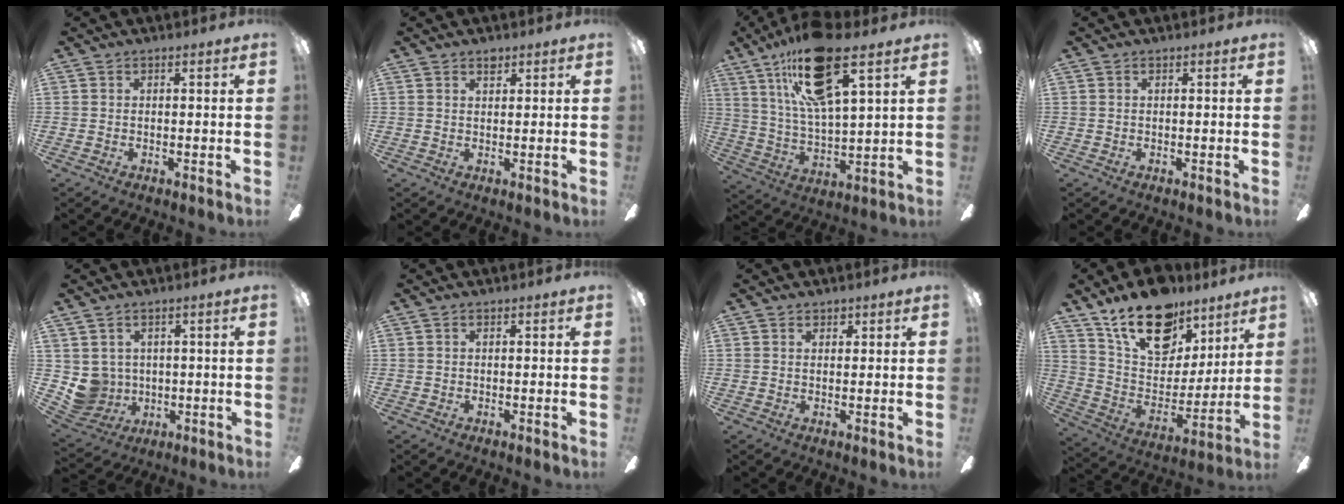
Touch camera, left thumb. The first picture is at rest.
{"total": 1.9, "force": [1.6, 0.8, 0.8], "torque": [-0.011, -0.003, 0.027]}
{"total": 20.9, "force": [12.5, 6.3, 15.5], "torque": [-0.279, -0.041, 0.204]}
{"total": 0.0}
{"total": 6.5, "force": [1.9, 6.2, 0.7], "torque": [-0.051, -0.019, 0.042]}
{"total": 0.0}
{"total": 1.5, "force": [1.1, 0.9, 0.5], "torque": [0.005, -0.003, 0.016]}
{"total": 20.5, "force": [14.3, 11.0, 9.7], "torque": [-0.162, -0.088, 0.258]}